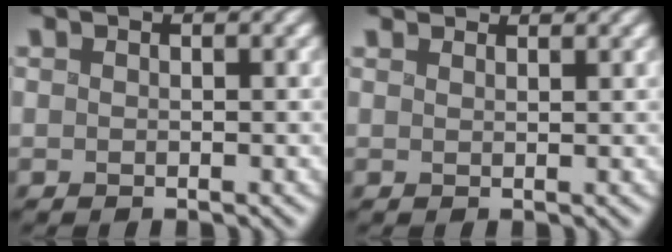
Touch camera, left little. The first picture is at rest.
{"total": 2.0, "force": [1.9, 0.4, 0.4], "torque": [-0.019, 0.007, 0.033]}